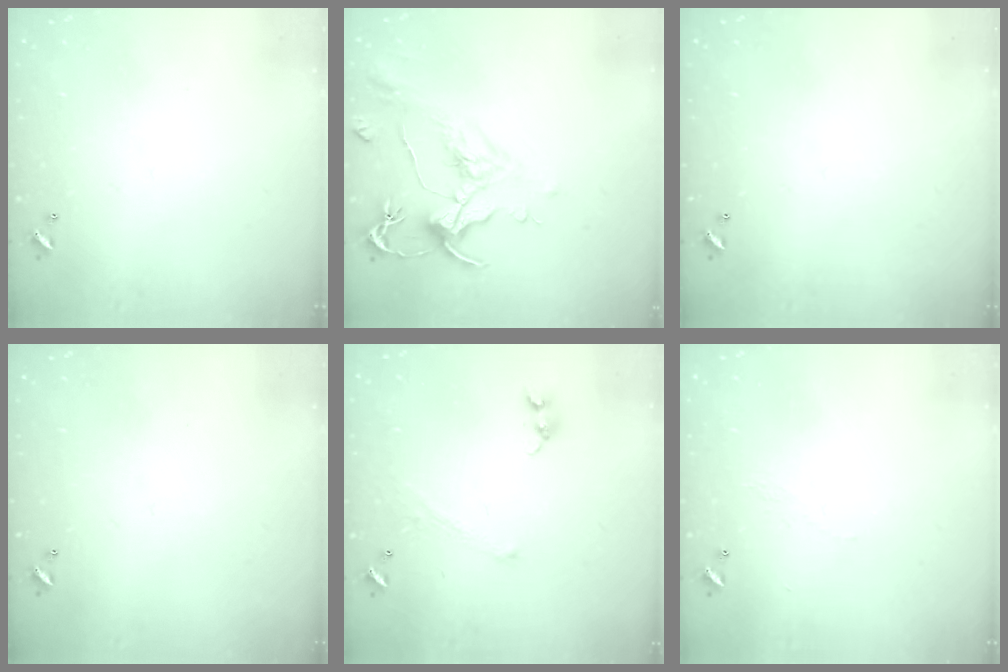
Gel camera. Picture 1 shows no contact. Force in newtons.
{"total": 1.6, "press": 0.6, "slide": 1.4}
{"total": 0.0}
{"total": 0.0}
{"total": 1.3, "press": 1.2, "slide": 0.5}
{"total": 2.9, "press": 2.9, "slide": 0.5}